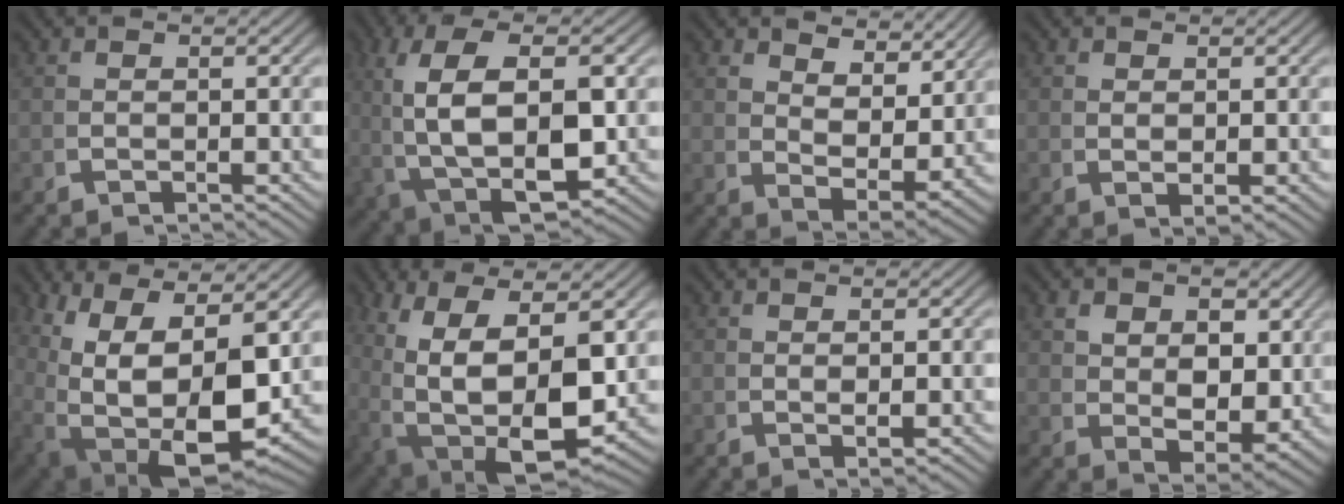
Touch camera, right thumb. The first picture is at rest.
{"total": 11.7, "force": [-0.2, 6.5, 9.6], "torque": [-0.217, -0.035, 0.025]}
{"total": 5.2, "force": [2.7, 2.6, 3.6], "torque": [-0.063, -0.013, 0.053]}
{"total": 1.0, "force": [0.5, 0.2, 0.8], "torque": [-0.015, -0.002, 0.016]}
{"total": 15.5, "force": [-0.8, 9.7, 12.1], "torque": [-0.260, -0.073, 0.023]}
{"total": 14.1, "force": [-1.1, 8.6, 11.1], "torque": [-0.243, -0.062, 0.015]}
{"total": 1.0, "force": [0.4, 0.2, 0.9], "torque": [-0.014, 0.000, 0.012]}
{"total": 6.0, "force": [1.2, 4.1, 4.2], "torque": [-0.075, -0.031, 0.036]}